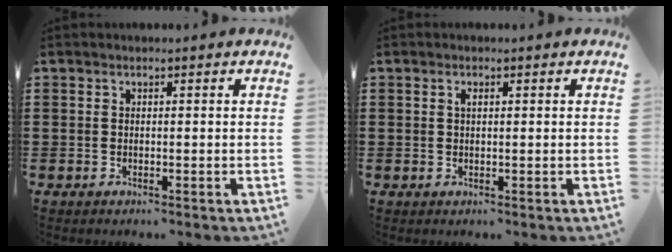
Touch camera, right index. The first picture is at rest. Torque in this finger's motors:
{"motor_torque": [0.25, -0.20, 0.01, 0.00]}